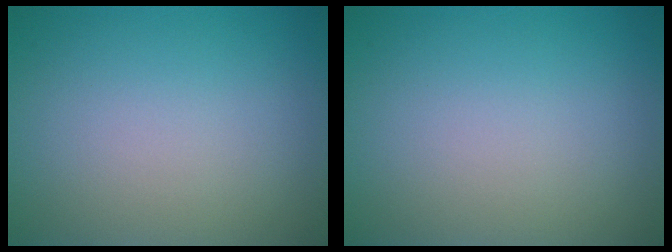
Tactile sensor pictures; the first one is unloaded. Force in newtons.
{"total": 0.0}